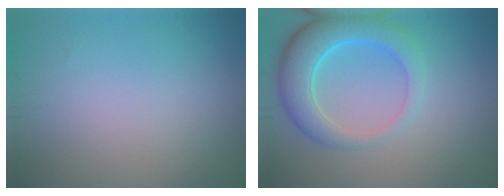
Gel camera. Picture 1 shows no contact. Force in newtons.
{"total": 5.8, "press": 5.7, "slide": 0.3}